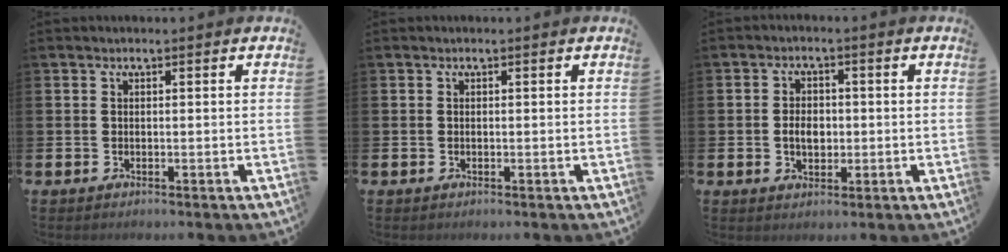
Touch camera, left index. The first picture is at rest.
{"total": 0.0}
{"total": 3.6, "force": [-0.3, 2.5, 2.5], "torque": [-0.033, 0.002, -0.011]}